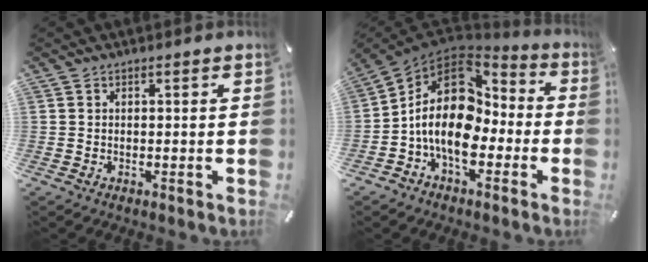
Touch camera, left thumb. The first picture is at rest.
{"total": 16.6, "force": [-2.4, 11.8, 11.3], "torque": [-0.214, 0.007, -0.044]}